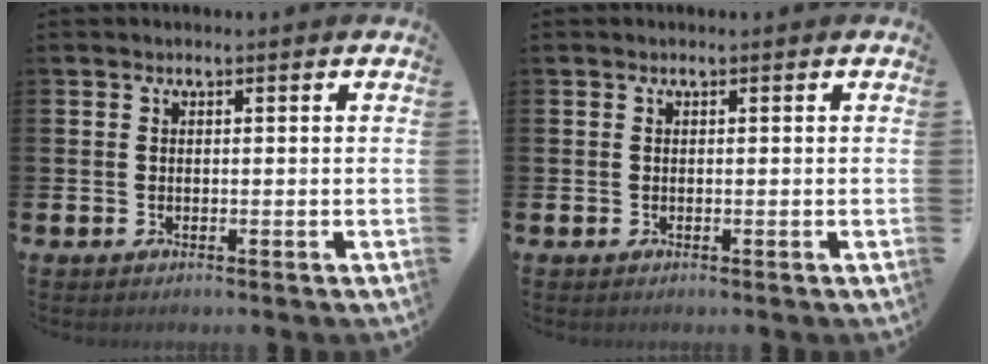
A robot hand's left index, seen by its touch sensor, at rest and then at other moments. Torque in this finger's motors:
{"motor_torque": [0.02, 0.00, 0.00, 0.00]}